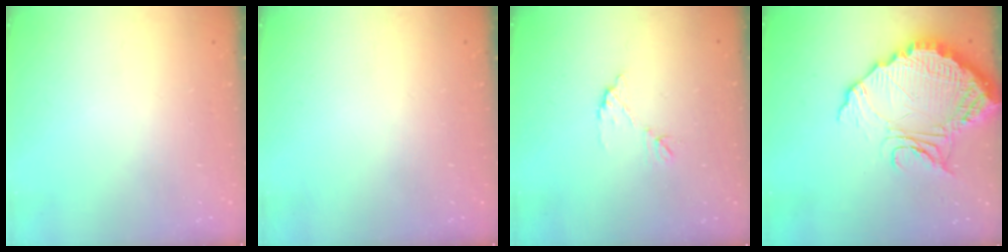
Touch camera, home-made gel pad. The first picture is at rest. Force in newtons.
{"total": 0.0}
{"total": 7.4, "press": 7.4, "slide": 0.4}
{"total": 16.3, "press": 16.3, "slide": 1.2}